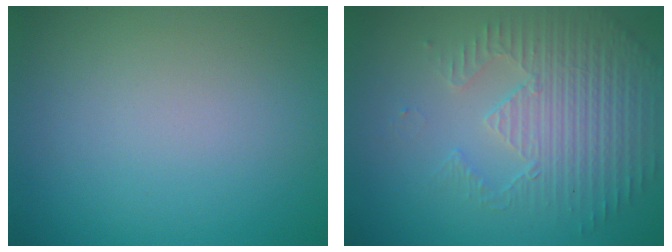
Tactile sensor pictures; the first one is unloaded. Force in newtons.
{"total": 3.8, "press": 3.7, "slide": 1.0}